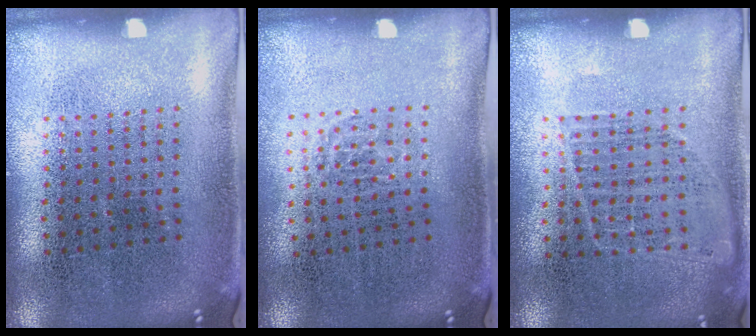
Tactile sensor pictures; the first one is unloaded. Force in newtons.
{"total": 0.5, "press": 0.4, "slide": 0.4}
{"total": 0.9, "press": 0.9, "slide": 0.3}